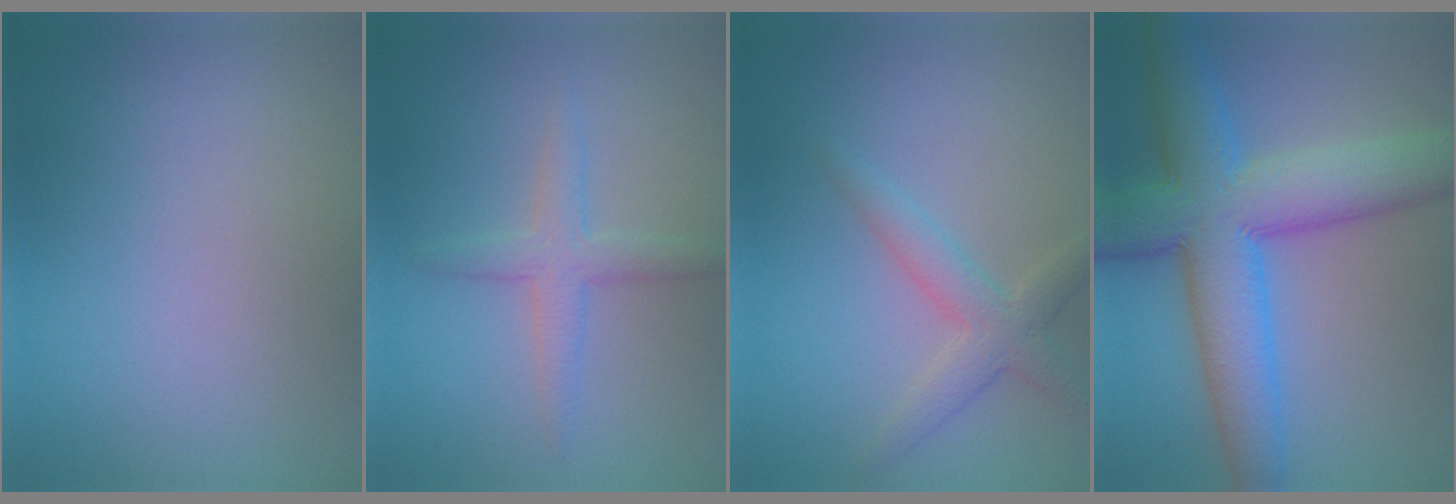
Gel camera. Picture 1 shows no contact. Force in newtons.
{"total": 2.7, "press": 2.7, "slide": 0.0}
{"total": 2.8, "press": 2.8, "slide": 0.1}
{"total": 10.5, "press": 10.5, "slide": 0.0}